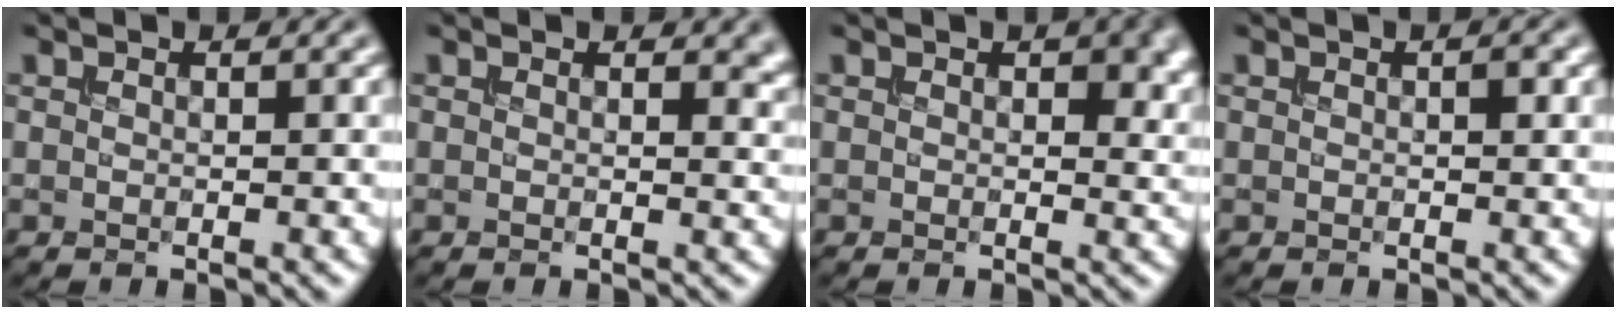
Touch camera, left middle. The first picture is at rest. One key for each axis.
{"total": 1.7, "fx": 0.8, "fy": 1.1, "fz": 1.0, "tx": -0.013, "ty": -0.005, "tz": 0.012}
{"total": 3.3, "fx": 1.1, "fy": 2.0, "fz": 2.4, "tx": -0.027, "ty": -0.003, "tz": 0.015}
{"total": 0.8, "fx": 0.1, "fy": 0.3, "fz": 0.7, "tx": -0.011, "ty": 0.000, "tz": 0.002}